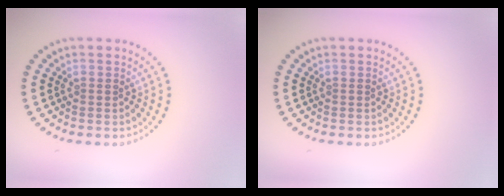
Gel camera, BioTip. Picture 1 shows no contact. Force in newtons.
{"total": 0.0}